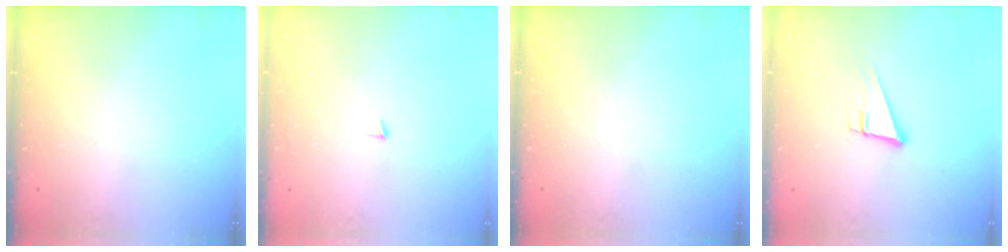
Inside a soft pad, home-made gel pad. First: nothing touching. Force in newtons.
{"total": 4.1, "press": 4.1, "slide": 0.4}
{"total": 0.0}
{"total": 9.0, "press": 8.3, "slide": 3.3}